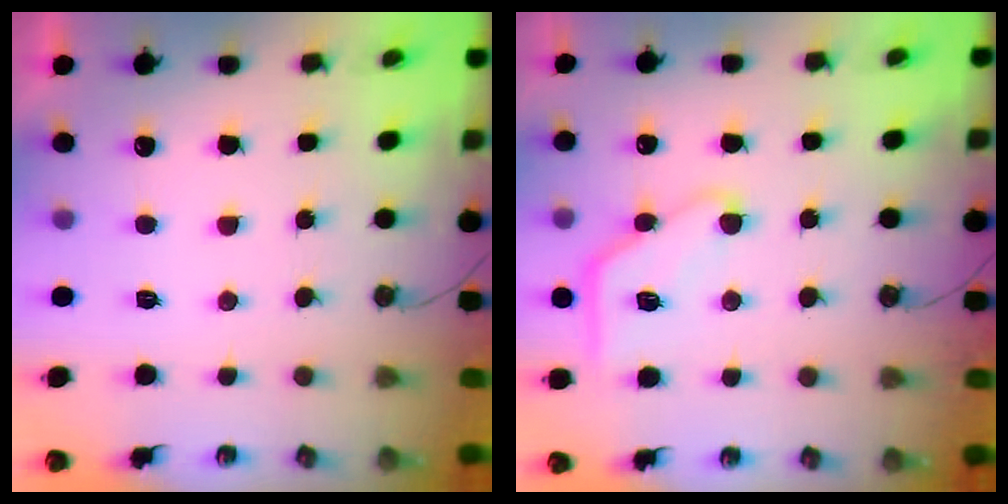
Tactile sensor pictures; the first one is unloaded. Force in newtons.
{"total": 10.9, "press": 10.9, "slide": 0.4}